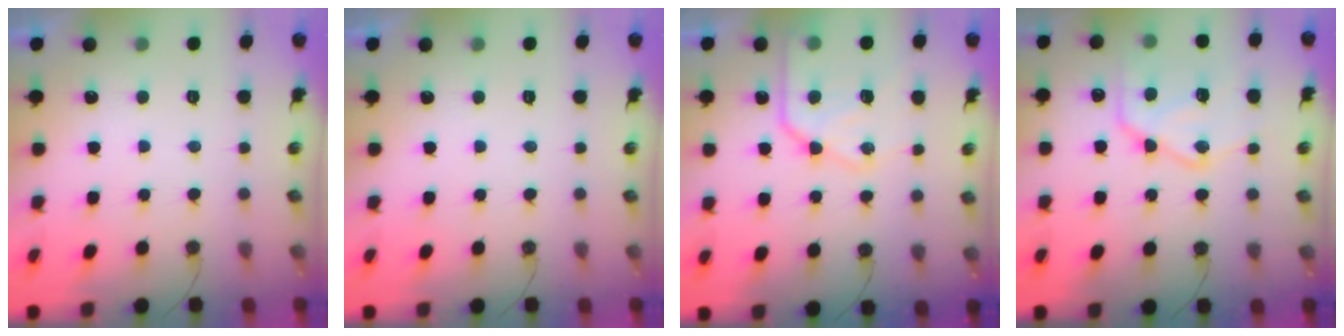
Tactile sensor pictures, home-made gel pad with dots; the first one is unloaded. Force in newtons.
{"total": 0.0}
{"total": 18.0, "press": 17.9, "slide": 1.9}
{"total": 17.9, "press": 17.8, "slide": 2.1}